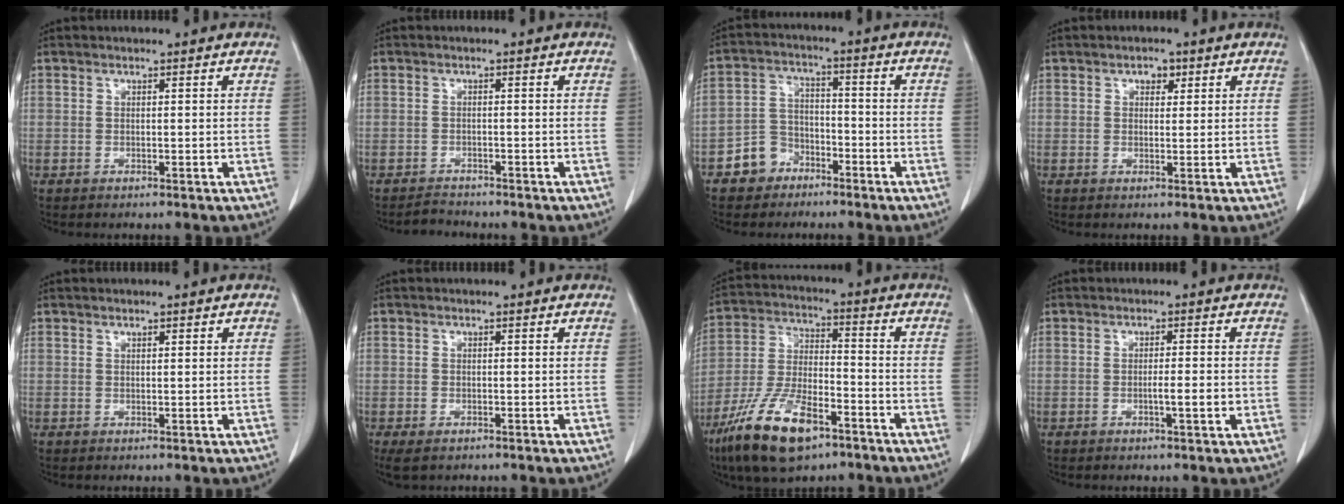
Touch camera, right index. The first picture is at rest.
{"total": 2.4, "force": [-2.3, 0.9, 0.1], "torque": [-0.007, -0.006, -0.036]}
{"total": 6.8, "force": [-4.2, 5.1, 1.4], "torque": [-0.029, 0.021, -0.071]}
{"total": 2.8, "force": [1.3, 1.8, 1.7], "torque": [-0.033, 0.008, 0.024]}
{"total": 1.3, "force": [0.6, 0.6, 1.0], "torque": [-0.022, 0.005, 0.012]}
{"total": 4.6, "force": [-2.6, 2.5, 2.9], "torque": [-0.065, -0.010, -0.041]}
{"total": 15.6, "force": [-9.4, 5.6, 11.2], "torque": [-0.234, -0.011, -0.169]}
{"total": 3.2, "force": [-0.8, 0.5, 3.1], "torque": [-0.054, 0.000, -0.010]}